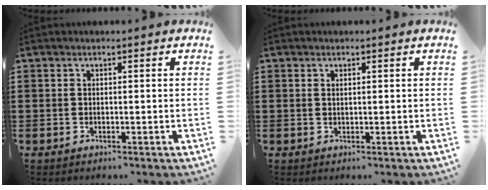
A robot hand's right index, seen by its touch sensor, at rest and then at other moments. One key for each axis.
{"total": 0.6, "fx": 0.2, "fy": 0.2, "fz": 0.4, "tx": -0.010, "ty": 0.001, "tz": 0.005}